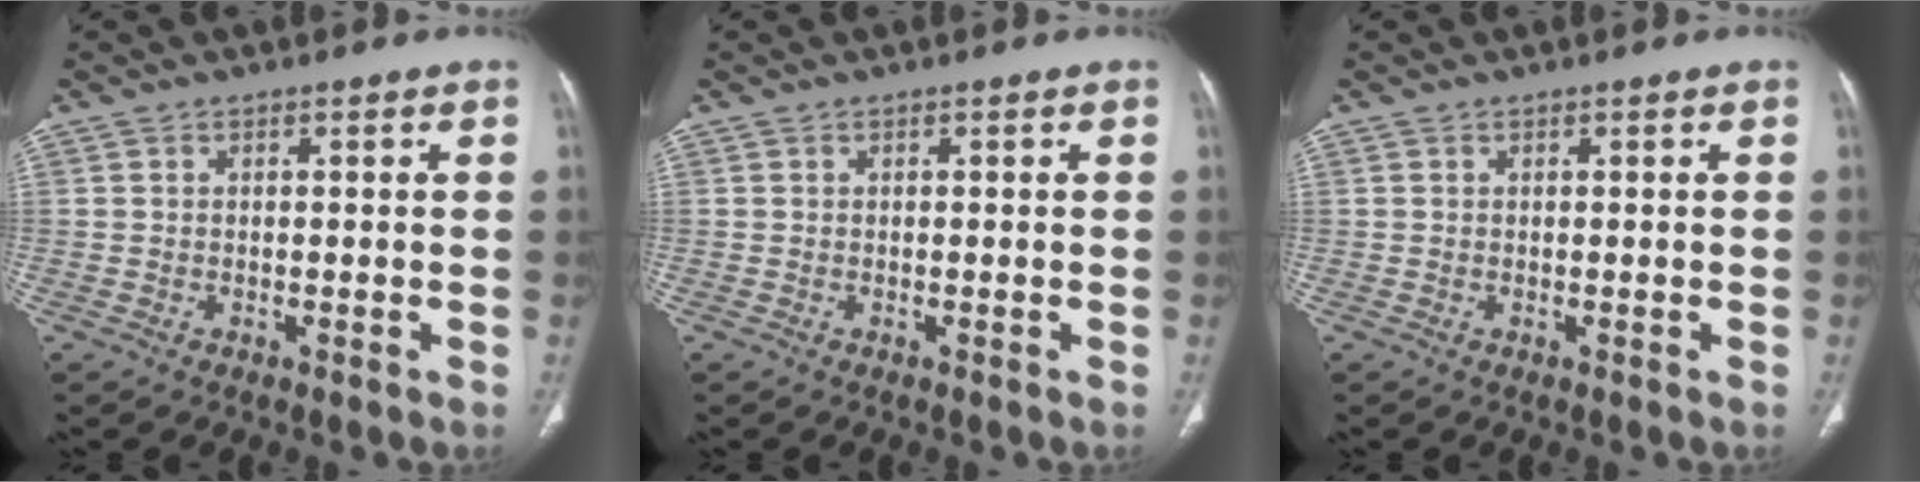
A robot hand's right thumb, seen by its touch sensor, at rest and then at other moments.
{"total": 0.0}
{"total": 0.0}